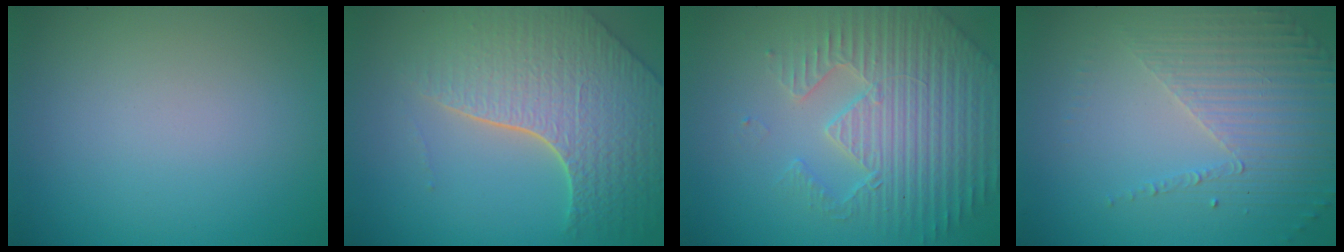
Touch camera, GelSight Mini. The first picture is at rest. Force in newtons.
{"total": 7.8, "press": 5.7, "slide": 5.4}
{"total": 5.3, "press": 5.1, "slide": 1.5}
{"total": 4.4, "press": 3.1, "slide": 3.2}